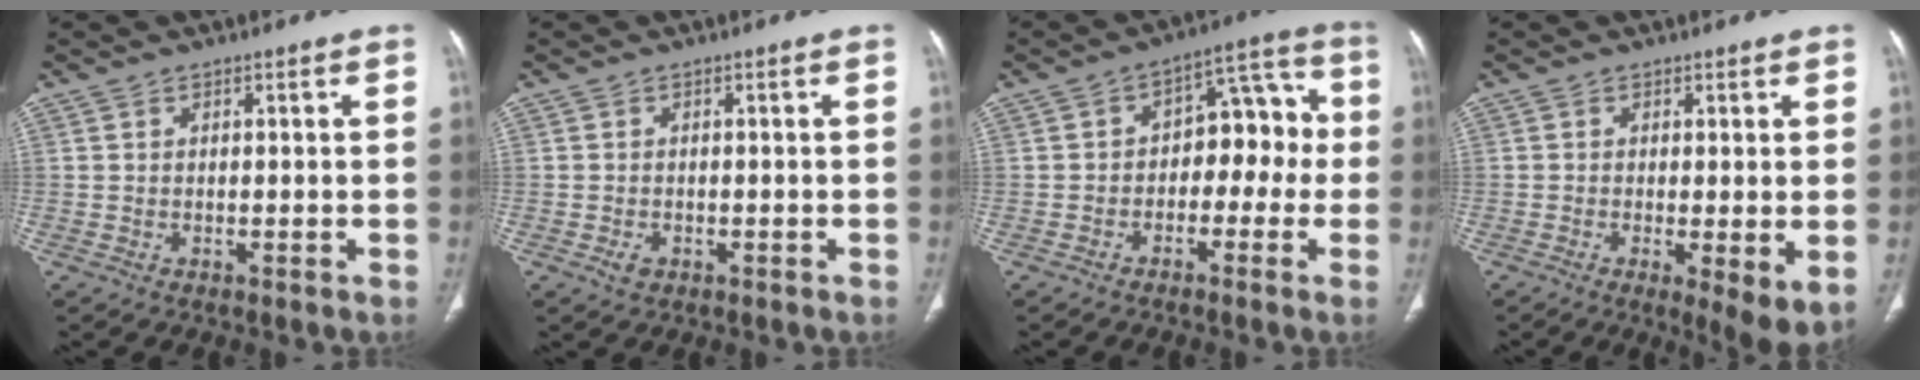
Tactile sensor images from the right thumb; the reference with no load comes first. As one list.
[{"total": 1.9, "force": [-0.8, 1.4, 1.0], "torque": [-0.016, 0.002, -0.009]}, {"total": 10.5, "force": [-1.3, 6.7, 7.9], "torque": [-0.063, 0.050, -0.031]}, {"total": 6.5, "force": [-1.2, 1.7, 6.1], "torque": [-0.100, -0.023, -0.020]}]